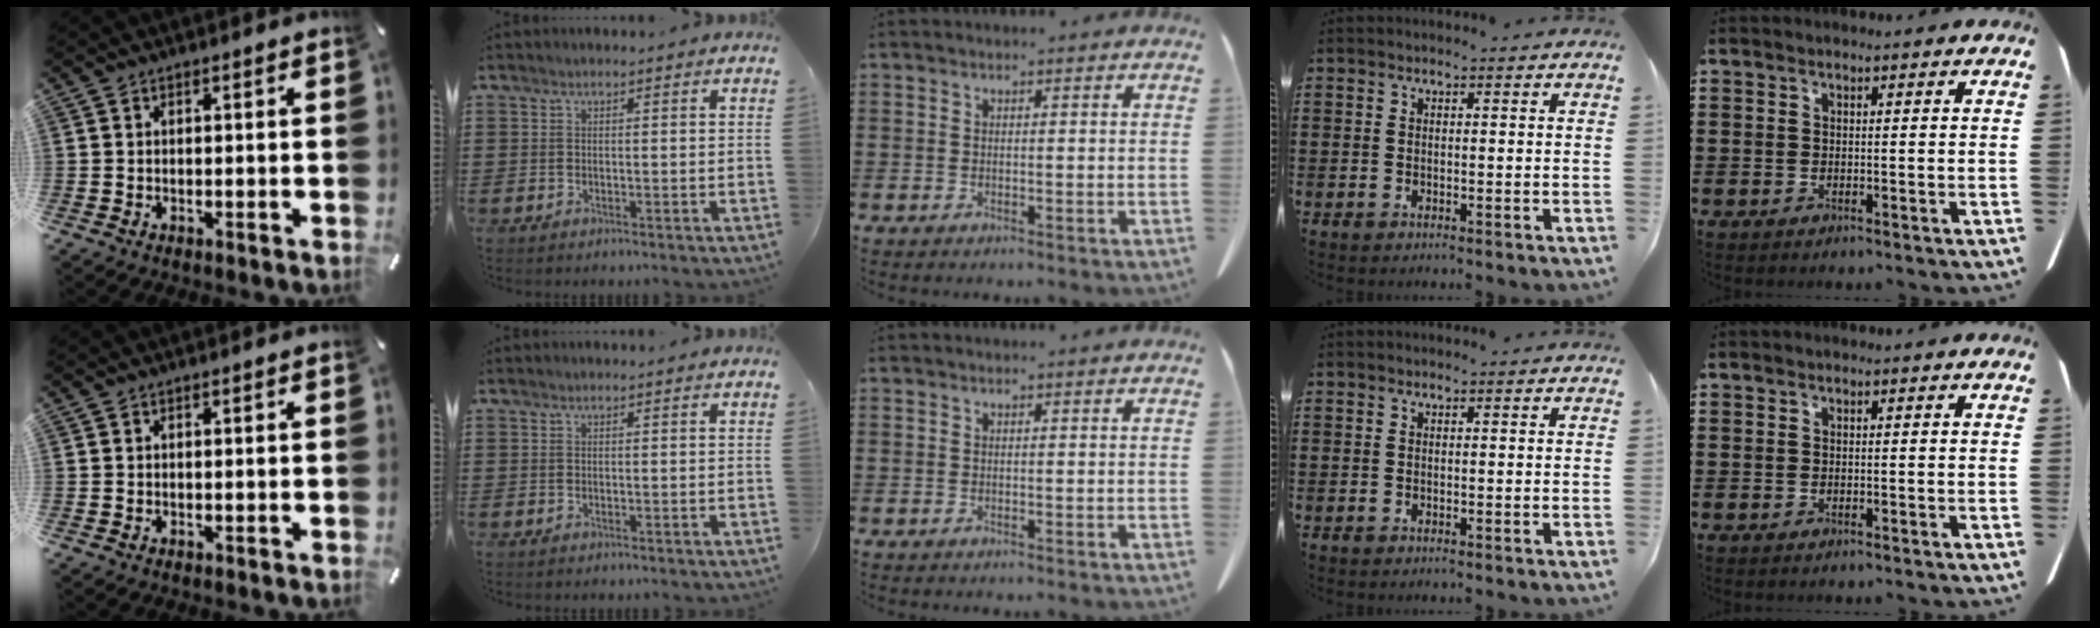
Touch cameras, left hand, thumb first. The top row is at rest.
{}